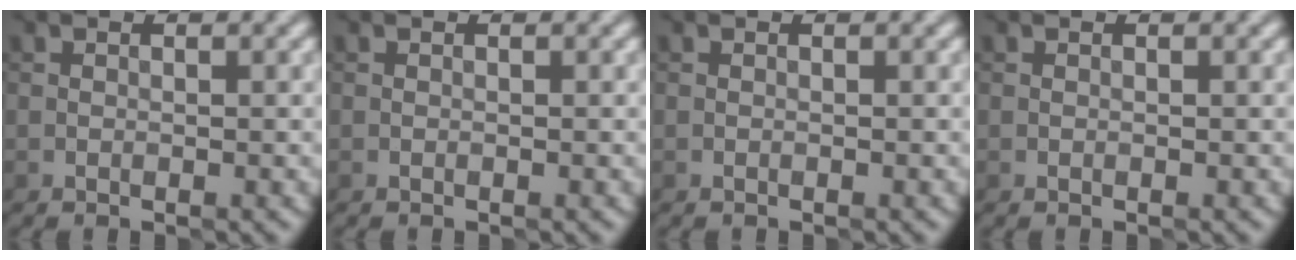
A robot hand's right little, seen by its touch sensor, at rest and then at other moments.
{"total": 0.0}
{"total": 0.0}
{"total": 0.0}